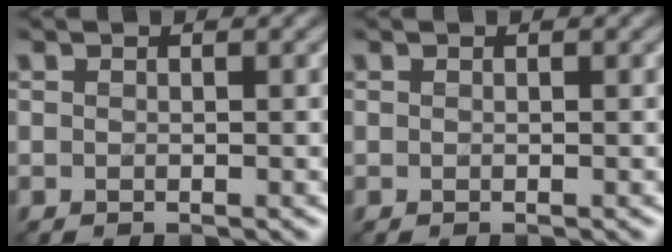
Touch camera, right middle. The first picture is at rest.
{"total": 0.0}